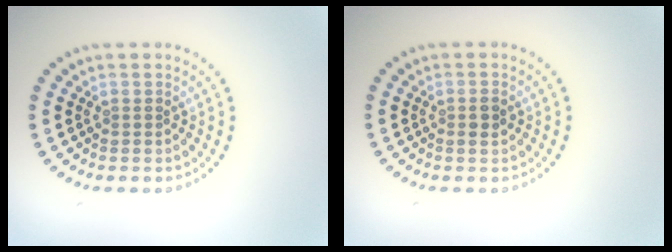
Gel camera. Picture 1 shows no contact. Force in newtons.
{"total": 1.1, "press": 1.1, "slide": 0.2}